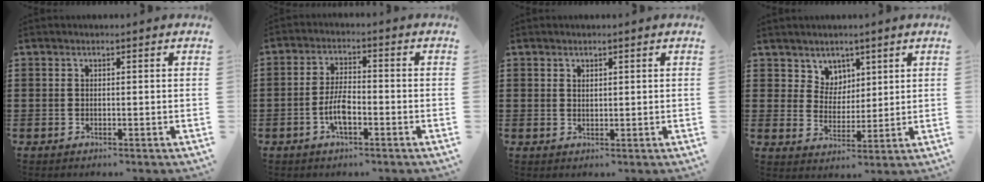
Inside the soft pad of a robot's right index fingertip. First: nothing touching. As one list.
[{"total": 5.1, "force": [-1.8, 1.8, 4.4], "torque": [-0.103, -0.001, -0.041]}, {"total": 0.9, "force": [0.7, 0.4, 0.1], "torque": [-0.004, 0.003, 0.014]}, {"total": 5.0, "force": [3.3, 3.7, -0.1], "torque": [-0.023, 0.004, 0.063]}]